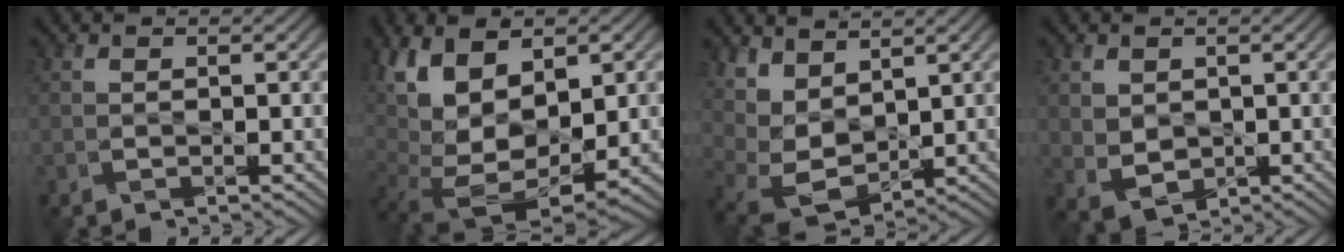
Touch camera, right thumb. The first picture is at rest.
{"total": 14.2, "force": [2.5, 8.2, 11.3], "torque": [-0.224, -0.002, 0.057]}
{"total": 7.0, "force": [4.5, 3.3, 4.2], "torque": [-0.111, 0.004, 0.087]}
{"total": 3.1, "force": [1.1, 2.6, 1.5], "torque": [-0.046, -0.010, 0.025]}